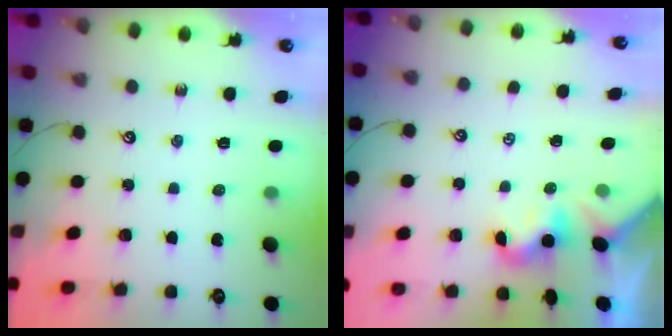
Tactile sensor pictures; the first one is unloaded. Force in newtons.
{"total": 2.0, "press": 2.0, "slide": 0.5}